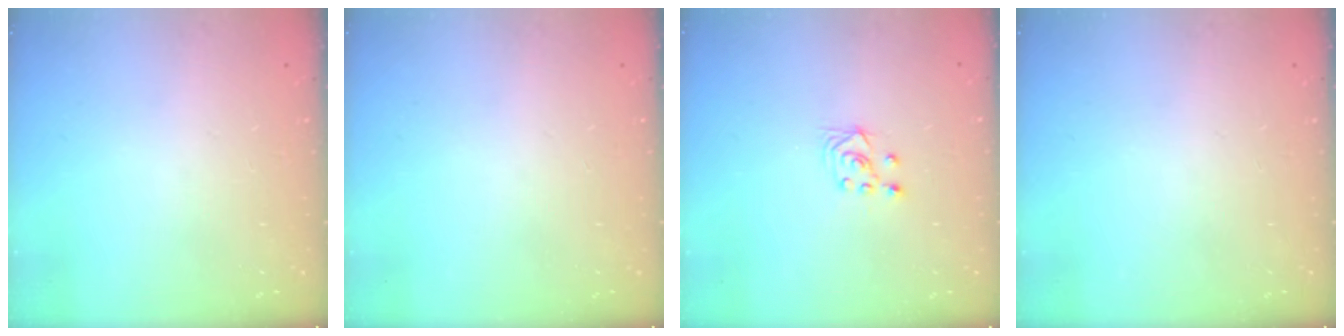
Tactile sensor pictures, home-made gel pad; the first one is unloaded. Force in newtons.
{"total": 0.0}
{"total": 2.6, "press": 2.5, "slide": 1.0}
{"total": 0.0}